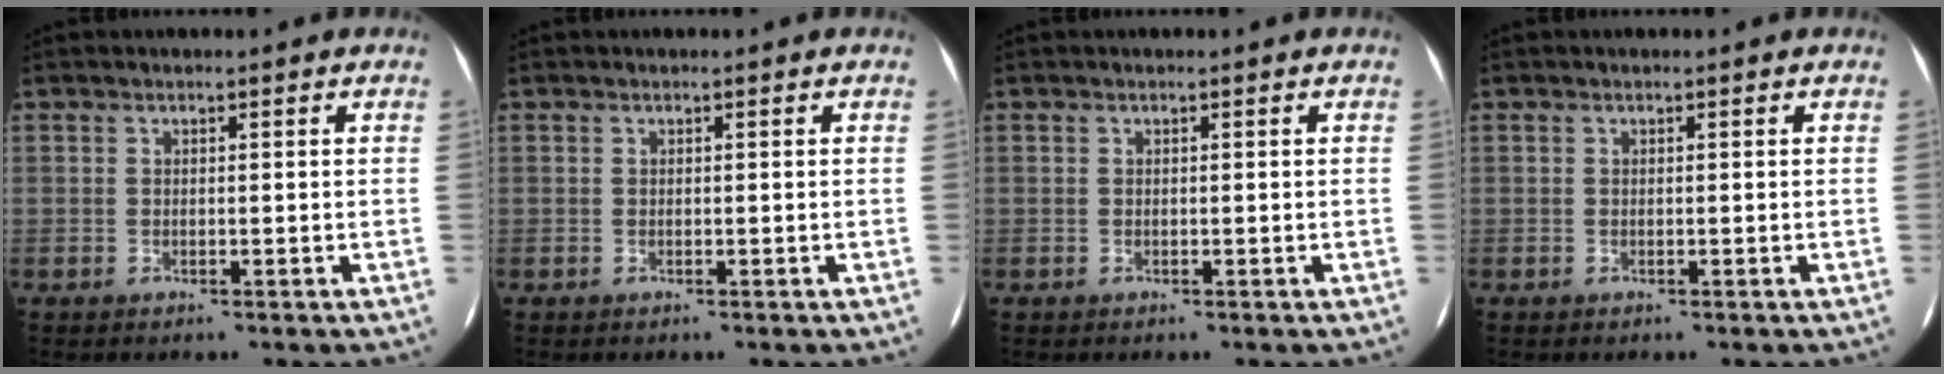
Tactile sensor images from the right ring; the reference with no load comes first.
{"total": 0.0}
{"total": 0.0}
{"total": 0.0}